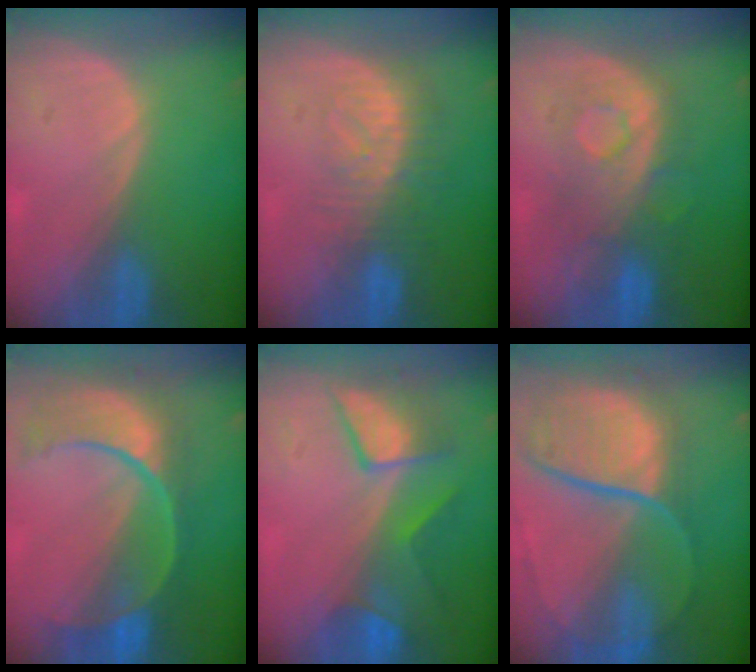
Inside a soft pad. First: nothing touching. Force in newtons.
{"total": 8.3, "press": 7.2, "slide": 4.1}
{"total": 8.3, "press": 8.3, "slide": 0.9}
{"total": 11.1, "press": 9.4, "slide": 5.9}
{"total": 7.5, "press": 7.2, "slide": 2.0}
{"total": 11.4, "press": 9.5, "slide": 6.4}